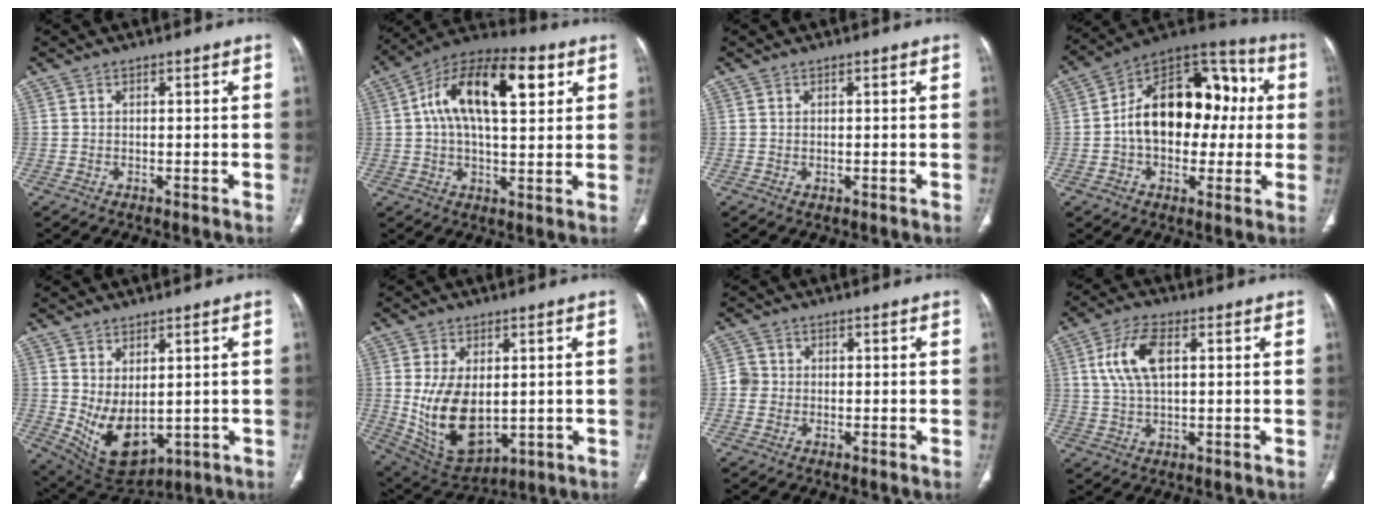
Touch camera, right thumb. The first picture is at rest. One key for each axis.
{"total": 18.6, "fx": 5.4, "fy": 8.9, "fz": 15.4, "tx": -0.238, "ty": 0.018, "tz": 0.077}
{"total": 0.7, "fx": -0.2, "fy": 0.5, "fz": 0.5, "tx": -0.011, "ty": -0.001, "tz": 0.000}
{"total": 21.2, "fx": 0.9, "fy": 13.9, "fz": 16.0, "tx": -0.209, "ty": 0.047, "tz": 0.009}
{"total": 10.3, "fx": 0.0, "fy": 6.1, "fz": 8.2, "tx": -0.131, "ty": -0.016, "tz": 0.034}
{"total": 14.4, "fx": -0.1, "fy": 8.7, "fz": 11.5, "tx": -0.194, "ty": -0.011, "tz": 0.030}
{"total": 2.7, "fx": -0.3, "fy": 2.6, "fz": 0.6, "tx": 0.004, "ty": 0.008, "tz": -0.012}
{"total": 9.2, "fx": 2.4, "fy": 4.6, "fz": 7.6, "tx": -0.158, "ty": 0.008, "tz": 0.045}